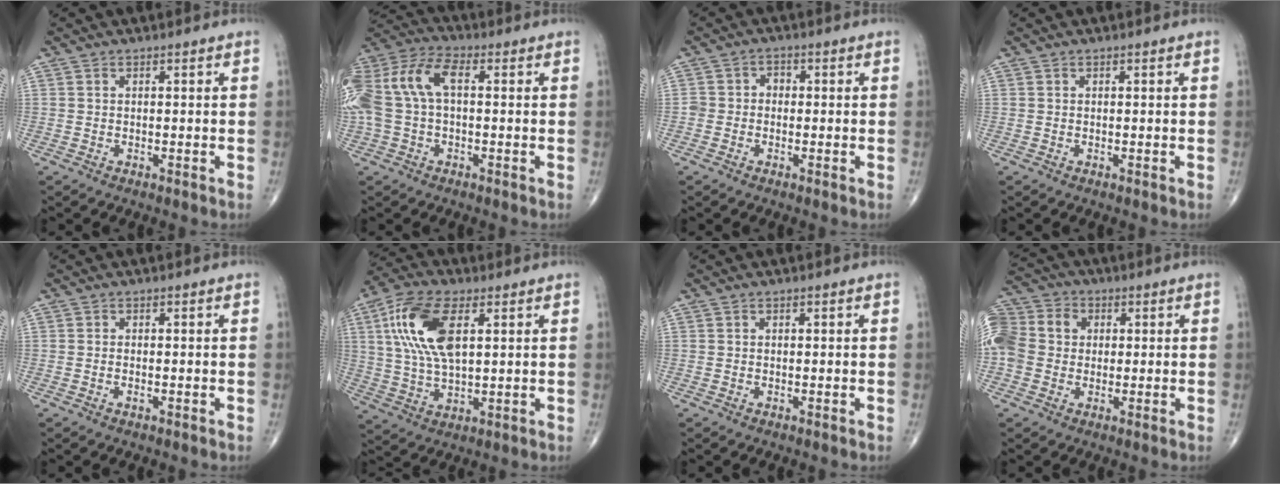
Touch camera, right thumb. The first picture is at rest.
{"total": 14.4, "force": [1.3, 8.1, 11.9], "torque": [-0.276, 0.042, 0.022]}
{"total": 2.7, "force": [-0.6, 2.4, 1.1], "torque": [-0.003, 0.014, -0.016]}
{"total": 0.0}
{"total": 0.6, "force": [-0.2, 0.3, 0.5], "torque": [-0.007, 0.002, -0.002]}
{"total": 14.7, "force": [4.3, 6.9, 12.2], "torque": [-0.252, 0.001, 0.082]}
{"total": 0.0}
{"total": 16.0, "force": [2.3, 13.3, 8.6], "torque": [-0.204, 0.044, 0.042]}